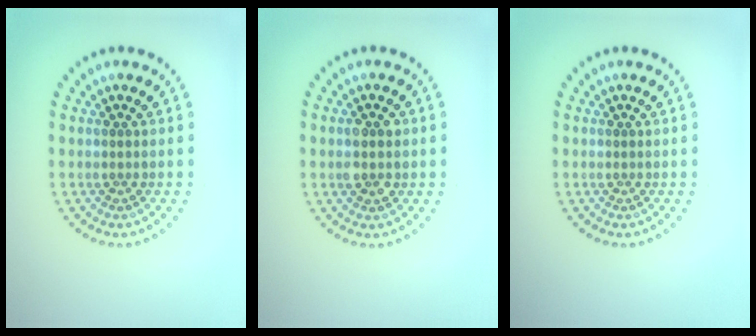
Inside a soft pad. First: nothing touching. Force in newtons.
{"total": 2.6, "press": 2.6, "slide": 0.3}
{"total": 0.0}